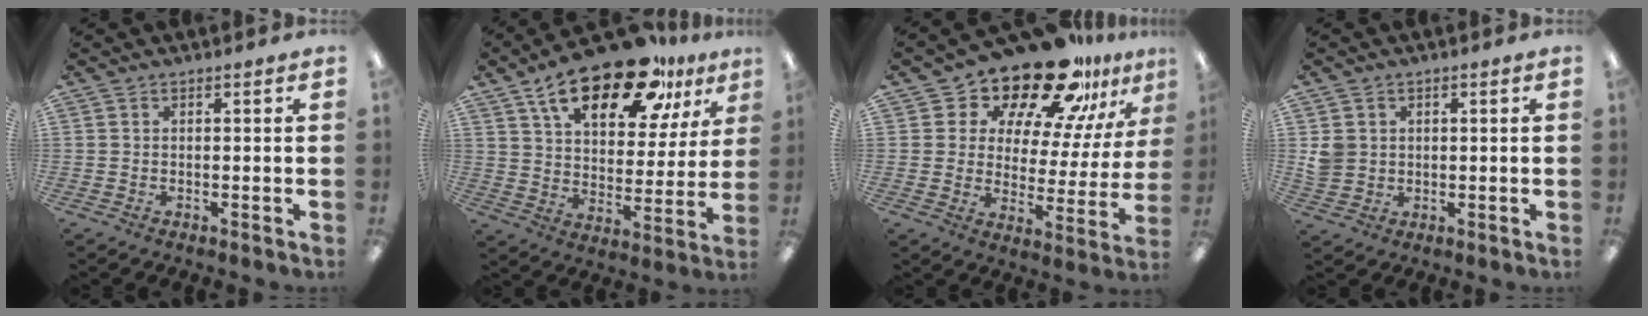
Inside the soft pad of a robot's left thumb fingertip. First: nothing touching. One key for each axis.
{"total": 23.1, "fx": 14.7, "fy": 10.2, "fz": 14.6, "tx": -0.228, "ty": -0.075, "tz": 0.245}
{"total": 20.3, "fx": 16.8, "fy": 7.6, "fz": 8.6, "tx": -0.148, "ty": -0.128, "tz": 0.288}
{"total": 4.2, "fx": 0.8, "fy": 3.9, "fz": 1.0, "tx": -0.018, "ty": 0.006, "tz": 0.016}